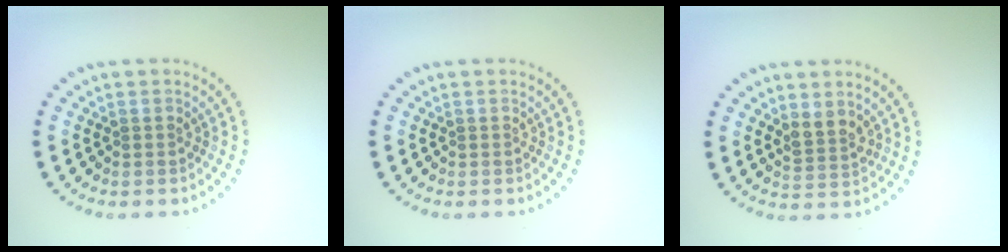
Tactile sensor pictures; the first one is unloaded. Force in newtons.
{"total": 0.0}
{"total": 2.0, "press": 1.7, "slide": 1.1}